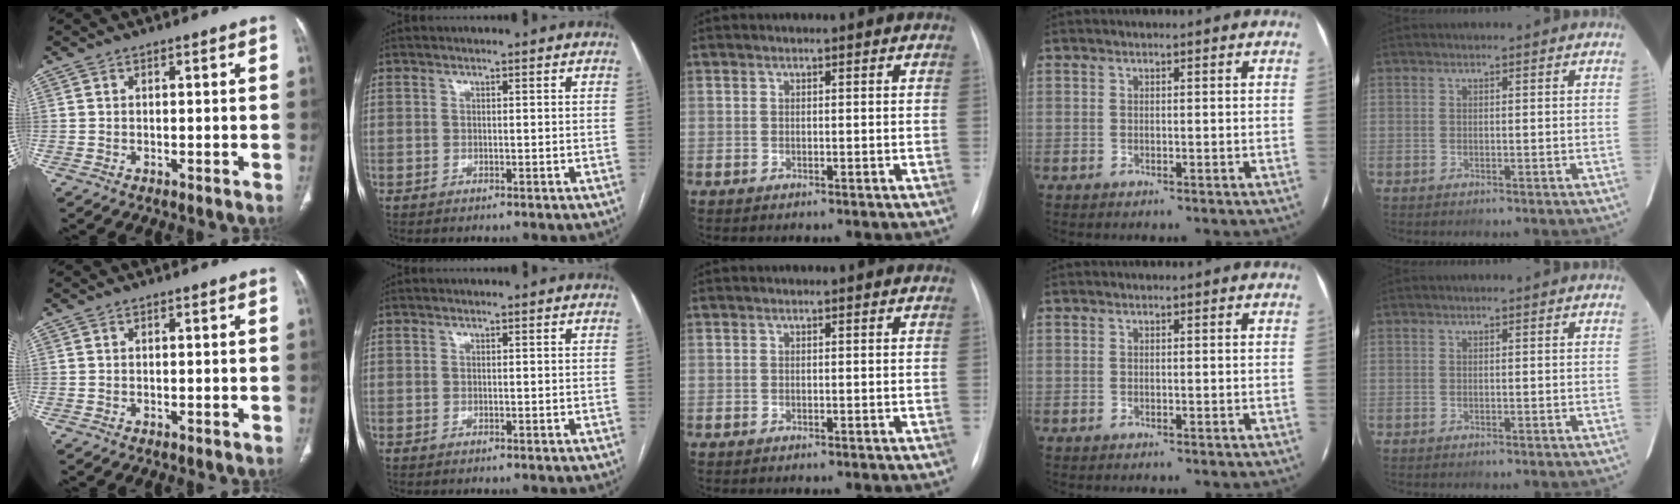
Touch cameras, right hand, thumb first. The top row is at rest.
{}